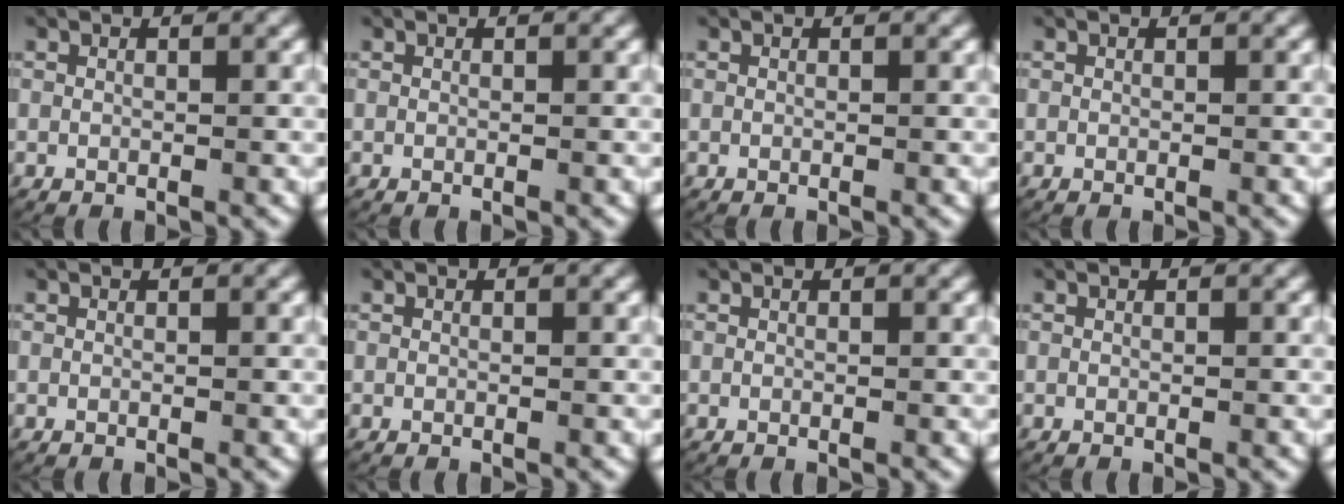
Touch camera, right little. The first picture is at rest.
{"total": 0.0}
{"total": 0.0}
{"total": 0.0}
{"total": 0.0}
{"total": 0.0}
{"total": 0.0}
{"total": 0.0}